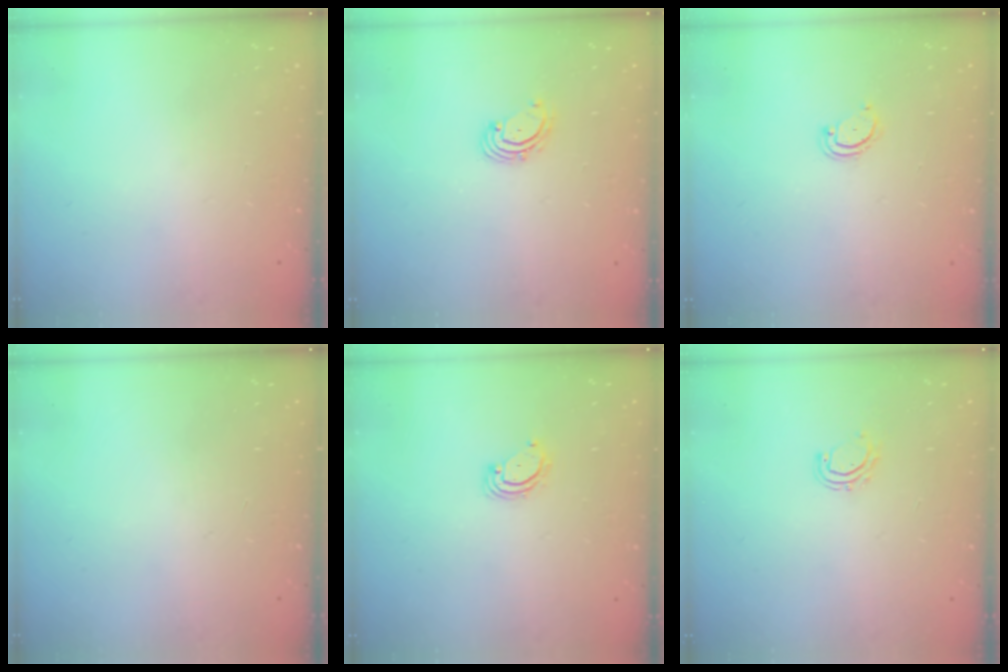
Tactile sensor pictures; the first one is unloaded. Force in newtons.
{"total": 2.0, "press": 1.9, "slide": 0.6}
{"total": 2.3, "press": 2.3, "slide": 0.2}
{"total": 0.0}
{"total": 2.8, "press": 2.8, "slide": 0.3}
{"total": 4.4, "press": 4.2, "slide": 1.0}